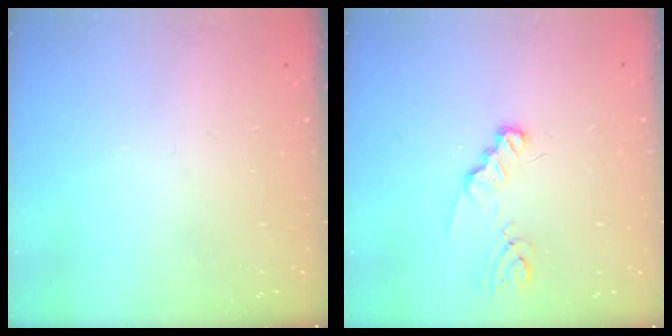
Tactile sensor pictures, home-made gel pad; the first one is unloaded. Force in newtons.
{"total": 2.7, "press": 2.7, "slide": 0.4}